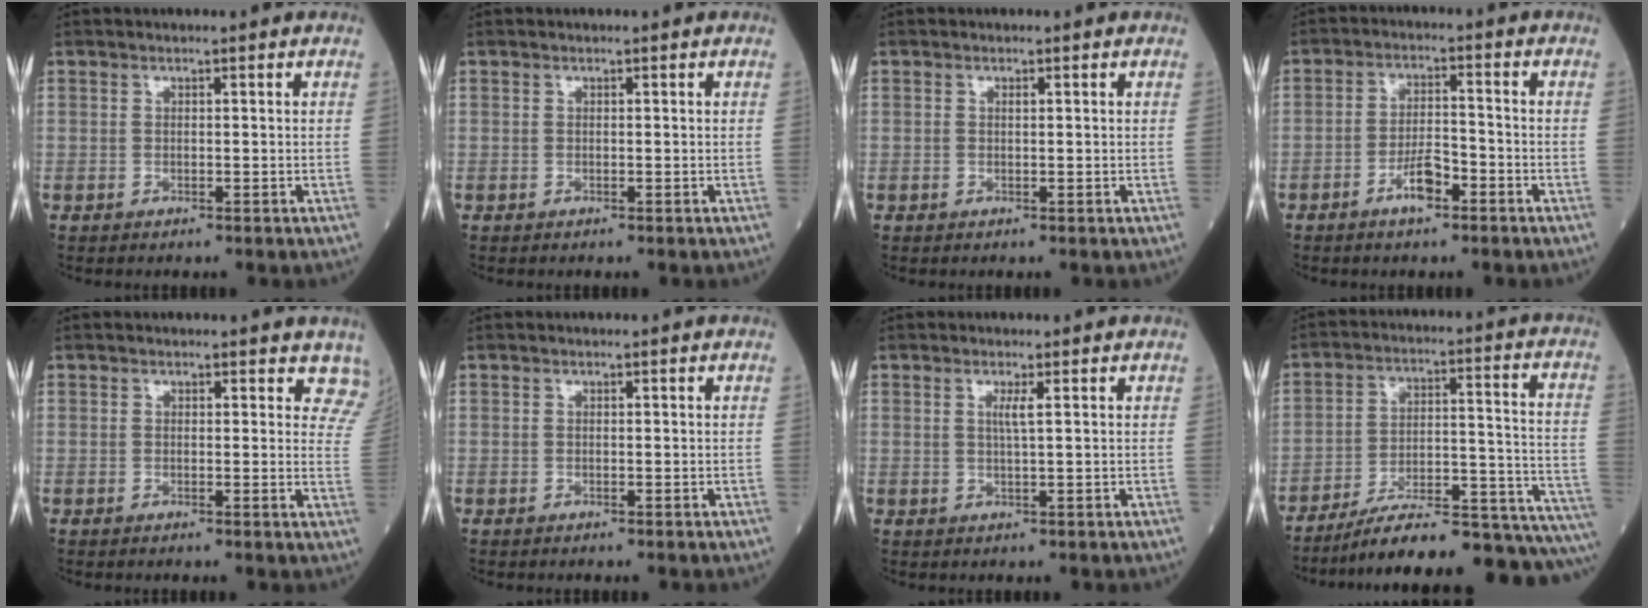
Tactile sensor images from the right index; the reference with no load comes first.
{"total": 0.0}
{"total": 0.5, "force": [0.1, 0.2, 0.5], "torque": [-0.014, 0.001, 0.003]}
{"total": 4.6, "force": [-2.8, 1.3, 3.5], "torque": [-0.063, 0.005, -0.052]}
{"total": 5.3, "force": [4.6, 2.2, 1.1], "torque": [0.017, -0.012, 0.023]}
{"total": 0.0}
{"total": 1.7, "force": [0.6, -0.2, 1.6], "torque": [-0.032, -0.001, 0.010]}
{"total": 24.3, "force": [-21.5, 1.5, 11.1], "torque": [-0.093, 0.024, -0.307]}